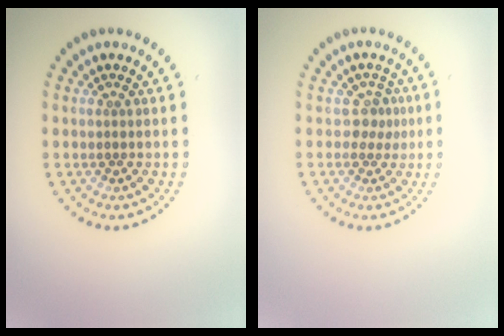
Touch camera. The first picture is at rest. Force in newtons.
{"total": 1.5, "press": 1.2, "slide": 0.9}